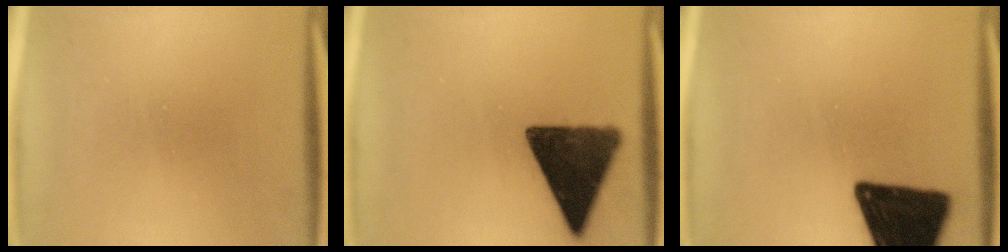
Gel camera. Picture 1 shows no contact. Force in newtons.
{"total": 13.9}
{"total": 19.5}